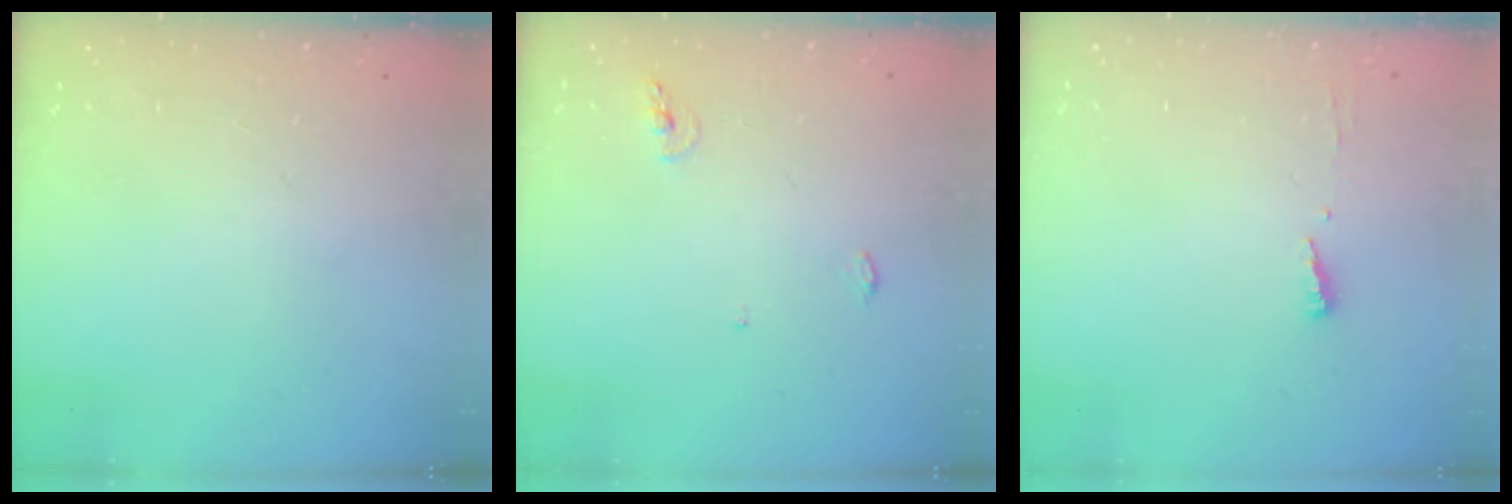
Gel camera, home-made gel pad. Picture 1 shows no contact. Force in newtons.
{"total": 5.0, "press": 4.8, "slide": 1.5}
{"total": 3.7, "press": 3.7, "slide": 0.5}